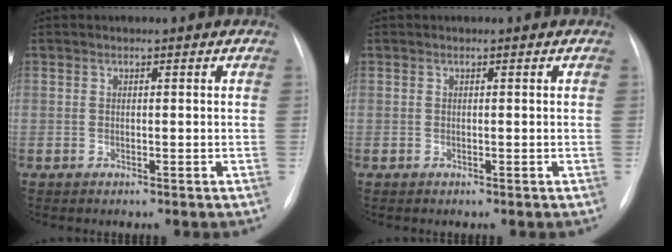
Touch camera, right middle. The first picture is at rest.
{"total": 0.0}